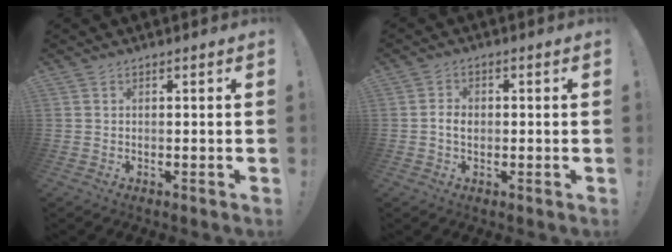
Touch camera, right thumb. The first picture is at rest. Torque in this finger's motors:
{"motor_torque": [0.06, -0.13, 0.05, 0.20, 0.00]}